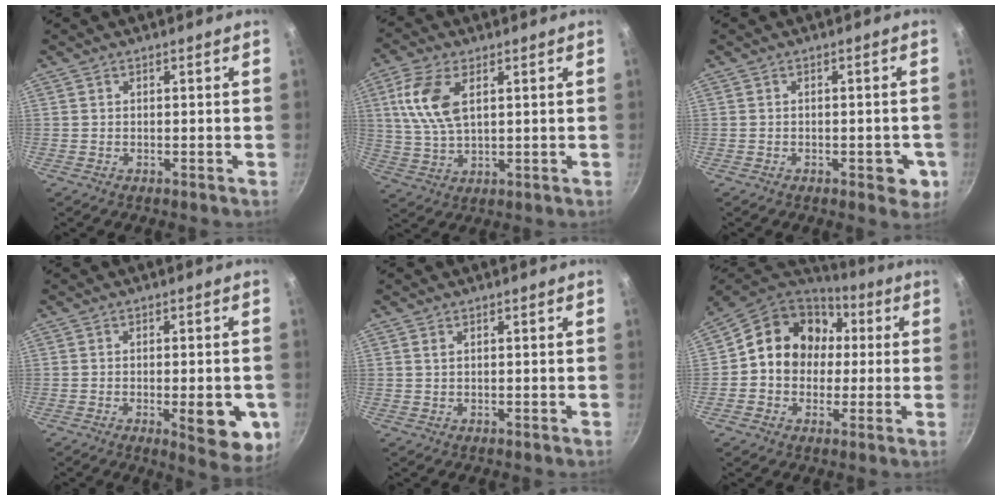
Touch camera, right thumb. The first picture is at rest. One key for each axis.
{"total": 10.2, "fx": 3.1, "fy": 5.3, "fz": 8.2, "tx": -0.166, "ty": -0.002, "tz": 0.065}
{"total": 4.7, "fx": -1.5, "fy": 2.5, "fz": 3.7, "tx": -0.026, "ty": 0.006, "tz": -0.018}
{"total": 10.4, "fx": -2.7, "fy": 3.8, "fz": 9.3, "tx": -0.090, "ty": 0.000, "tz": -0.030}
{"total": 0.7, "fx": 0.3, "fy": 0.4, "fz": 0.5, "tx": -0.011, "ty": 0.002, "tz": 0.007}
{"total": 15.9, "fx": 1.7, "fy": 13.5, "fz": 8.2, "tx": -0.104, "ty": 0.035, "tz": 0.013}